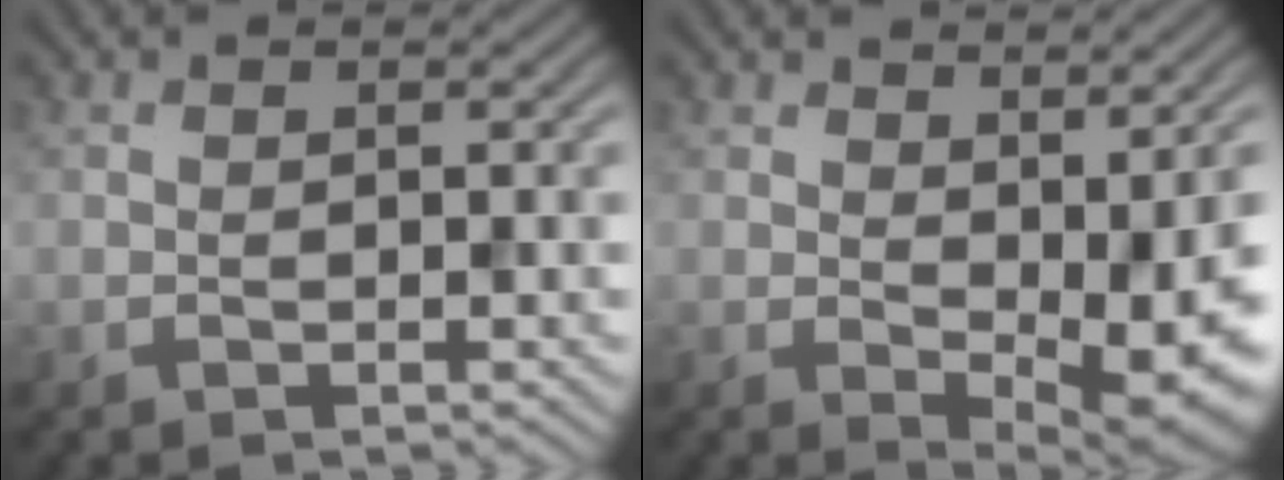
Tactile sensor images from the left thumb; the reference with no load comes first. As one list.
[{"total": 8.4, "force": [0.4, 3.5, 7.6], "torque": [-0.111, -0.014, 0.015]}]